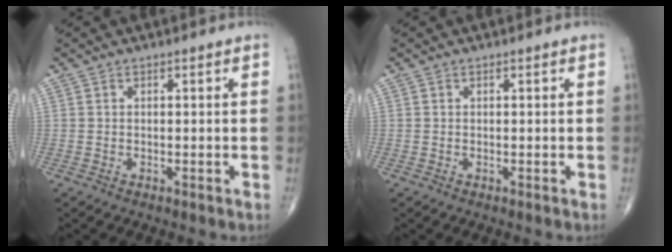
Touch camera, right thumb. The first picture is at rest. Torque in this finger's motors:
{"motor_torque": [-0.35, -0.34, -0.23, -0.23, 0.00]}